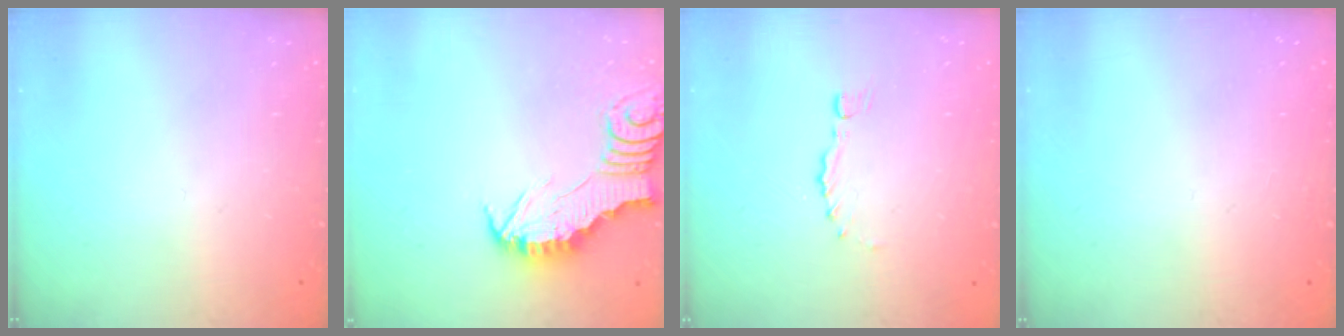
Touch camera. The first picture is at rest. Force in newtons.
{"total": 2.5, "press": 2.5, "slide": 0.2}
{"total": 0.0}
{"total": 0.0}